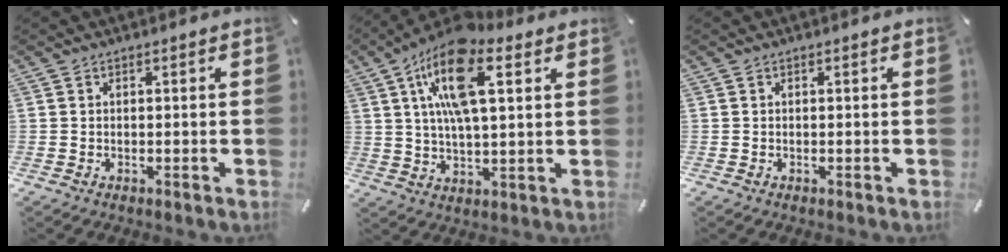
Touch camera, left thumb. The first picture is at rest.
{"total": 16.7, "force": [6.9, 7.4, 13.3], "torque": [-0.248, -0.008, 0.115]}
{"total": 0.0}